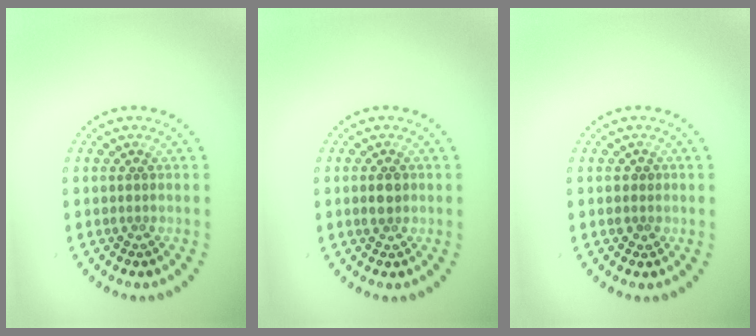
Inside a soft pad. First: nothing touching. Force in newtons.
{"total": 1.5, "press": 1.5, "slide": 0.2}
{"total": 0.9, "press": 0.8, "slide": 0.4}